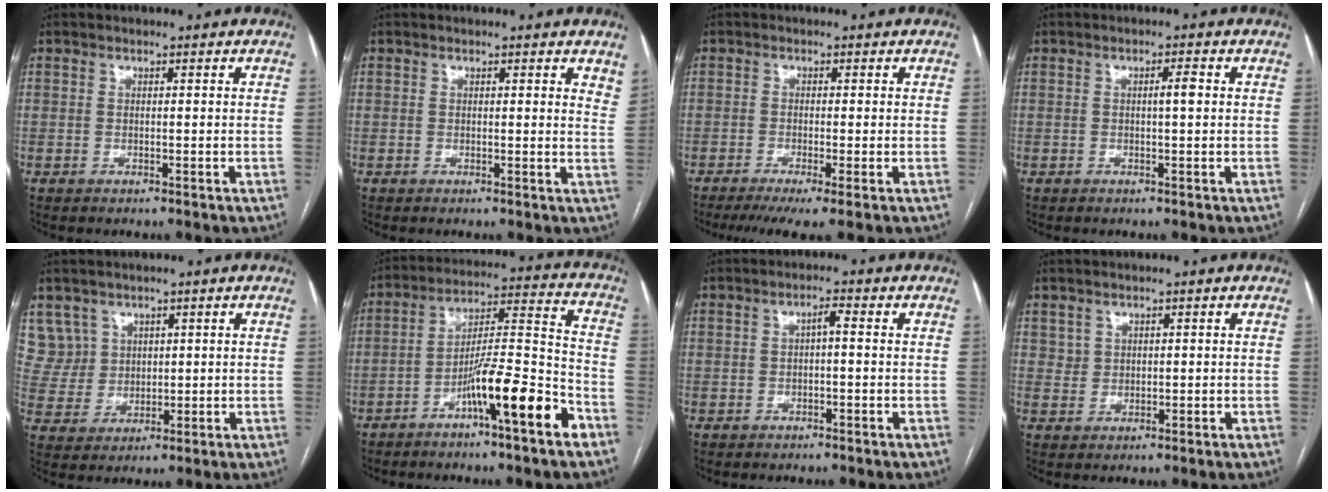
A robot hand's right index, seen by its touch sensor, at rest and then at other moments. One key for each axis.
{"total": 3.4, "fx": 2.8, "fy": 0.9, "fz": 1.7, "tx": -0.014, "ty": -0.007, "tz": 0.014}
{"total": 5.5, "fx": -3.7, "fy": 0.0, "fz": 4.1, "tx": -0.061, "ty": -0.012, "tz": -0.062}
{"total": 1.8, "fx": 0.2, "fy": 0.1, "fz": 1.8, "tx": -0.029, "ty": 0.003, "tz": 0.002}
{"total": 6.5, "fx": 3.6, "fy": 5.4, "fz": -0.2, "tx": 0.003, "ty": 0.016, "tz": 0.084}
{"total": 13.3, "fx": -7.3, "fy": 0.4, "fz": 11.1, "tx": -0.178, "ty": 0.004, "tz": -0.125}
{"total": 1.4, "fx": 0.0, "fy": 0.2, "fz": 1.3, "tx": -0.021, "ty": 0.005, "tz": 0.001}
{"total": 1.5, "fx": 0.9, "fy": 1.2, "fz": 0.1, "tx": 0.008, "ty": 0.004, "tz": 0.014}